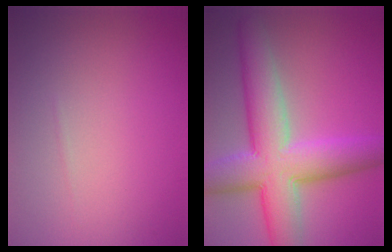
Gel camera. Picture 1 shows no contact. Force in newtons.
{"total": 9.9, "press": 9.9, "slide": 0.3}